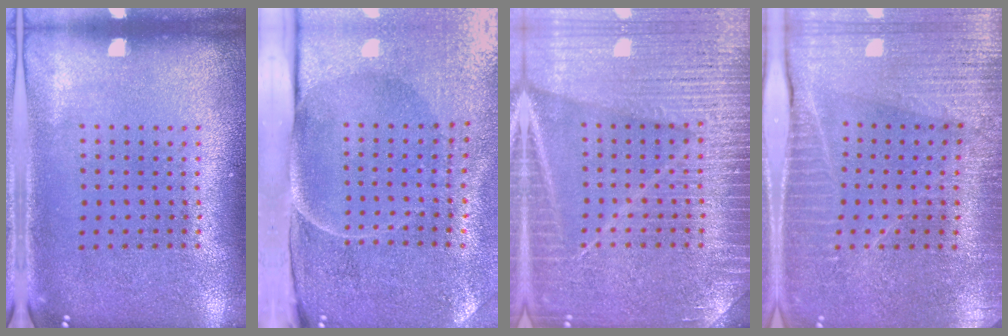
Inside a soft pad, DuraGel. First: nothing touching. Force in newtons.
{"total": 4.9, "press": 3.9, "slide": 3.0}
{"total": 6.8, "press": 6.7, "slide": 1.0}
{"total": 3.5, "press": 3.4, "slide": 0.6}